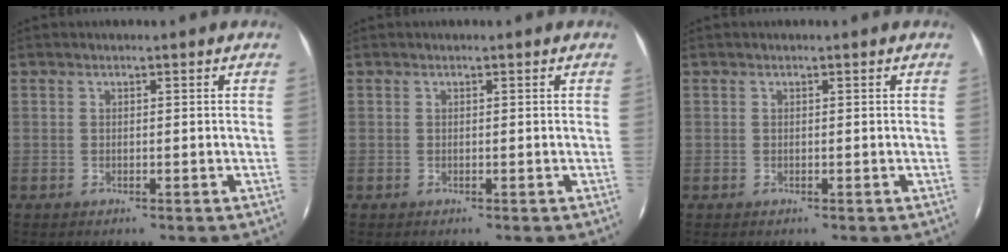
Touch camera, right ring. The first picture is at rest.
{"total": 0.0}
{"total": 0.0}